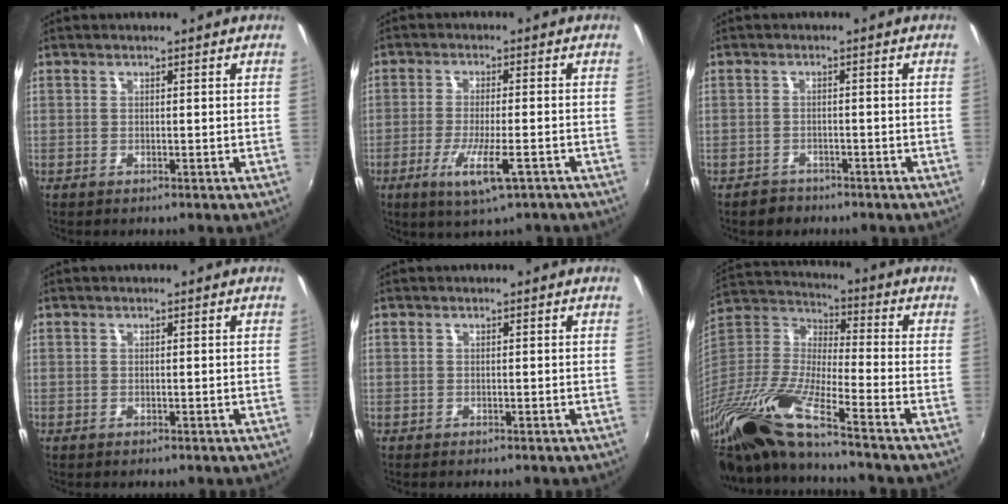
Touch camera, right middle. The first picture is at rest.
{"total": 8.1, "force": [-4.4, 1.6, 6.6], "torque": [-0.134, -0.023, -0.073]}
{"total": 2.6, "force": [-2.0, 1.7, 0.2], "torque": [-0.011, 0.002, -0.033]}
{"total": 0.0}
{"total": 0.0}
{"total": 21.3, "force": [-15.8, 1.8, 14.1], "torque": [-0.280, -0.041, -0.313]}